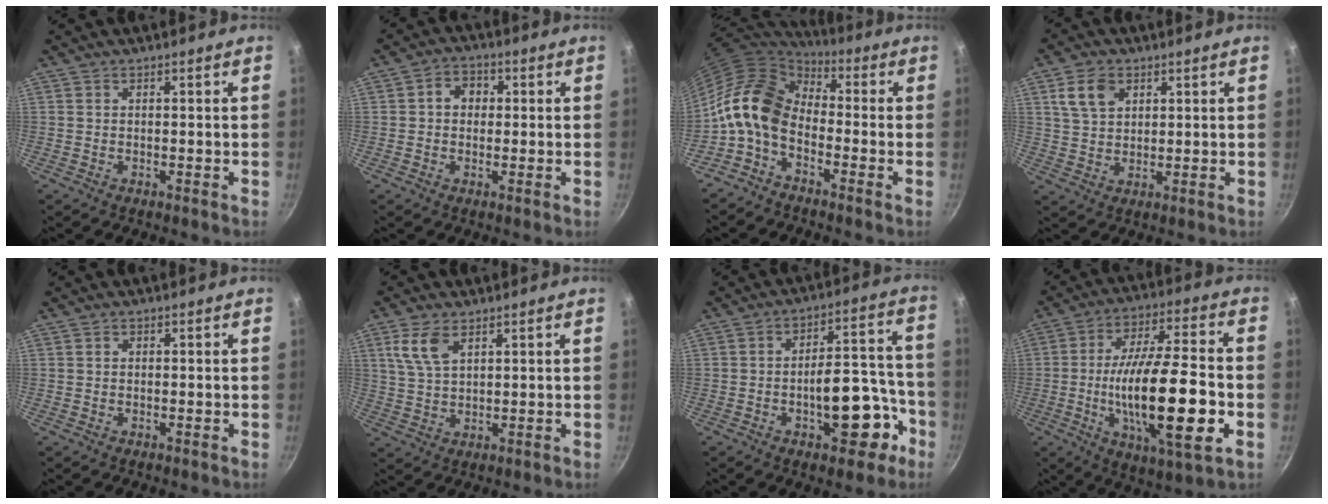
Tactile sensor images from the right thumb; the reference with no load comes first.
{"total": 5.0, "force": [0.7, 4.1, 2.8], "torque": [-0.018, 0.011, 0.003]}
{"total": 12.8, "force": [-2.6, 8.6, 9.0], "torque": [-0.150, 0.044, -0.074]}
{"total": 6.9, "force": [2.9, 4.8, 4.0], "torque": [-0.060, -0.003, 0.056]}
{"total": 0.6, "force": [0.1, 0.6, 0.3], "torque": [-0.002, 0.005, 0.001]}
{"total": 6.6, "force": [3.2, 3.4, 4.6], "torque": [-0.089, -0.009, 0.066]}
{"total": 14.6, "force": [-6.0, 7.1, 11.3], "torque": [-0.109, 0.066, -0.076]}
{"total": 22.8, "force": [-4.6, 6.6, 21.3], "torque": [-0.359, 0.017, -0.077]}